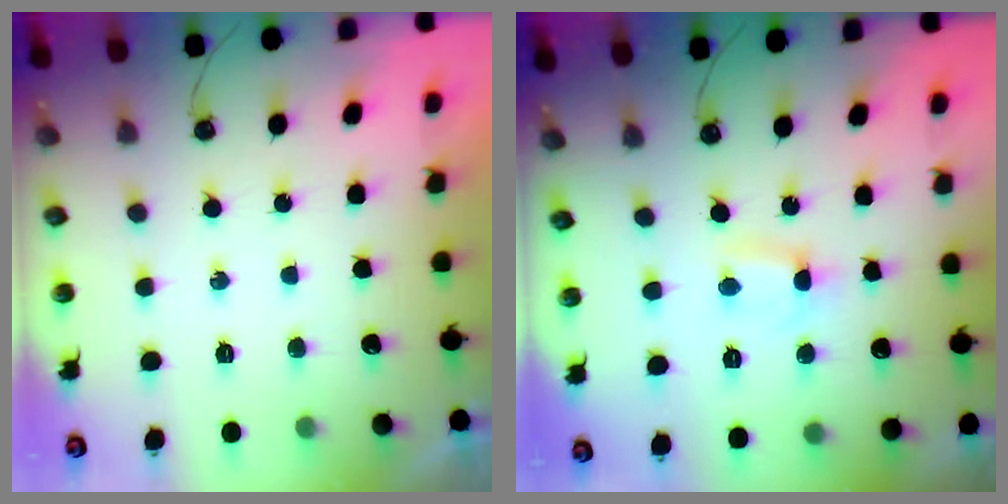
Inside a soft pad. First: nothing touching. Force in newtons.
{"total": 0.6, "press": 0.4, "slide": 0.4}